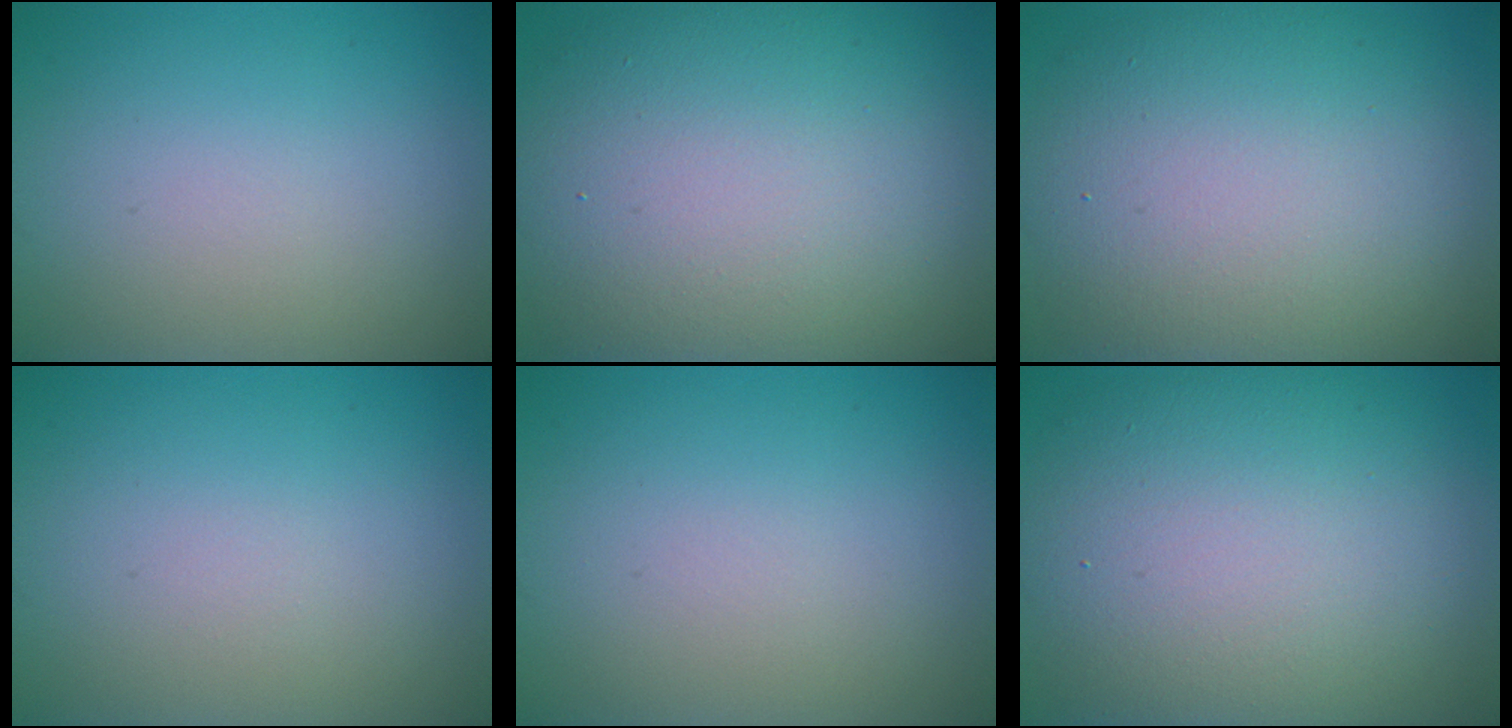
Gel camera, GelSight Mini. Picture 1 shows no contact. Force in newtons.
{"total": 15.2, "press": 15.1, "slide": 1.0}
{"total": 12.8, "press": 12.8, "slide": 1.0}
{"total": 0.0}
{"total": 0.0}
{"total": 13.1, "press": 13.1, "slide": 0.2}